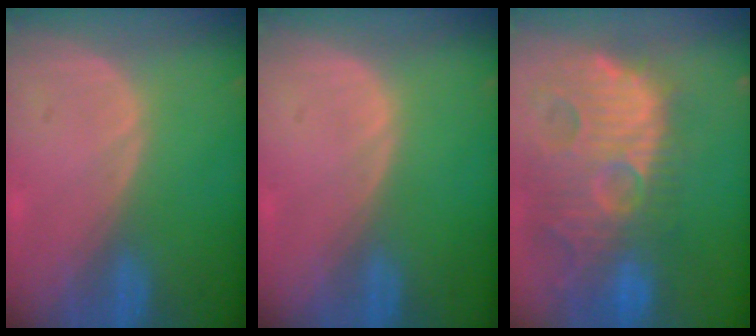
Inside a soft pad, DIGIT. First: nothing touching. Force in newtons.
{"total": 0.0}
{"total": 14.6, "press": 12.5, "slide": 7.5}